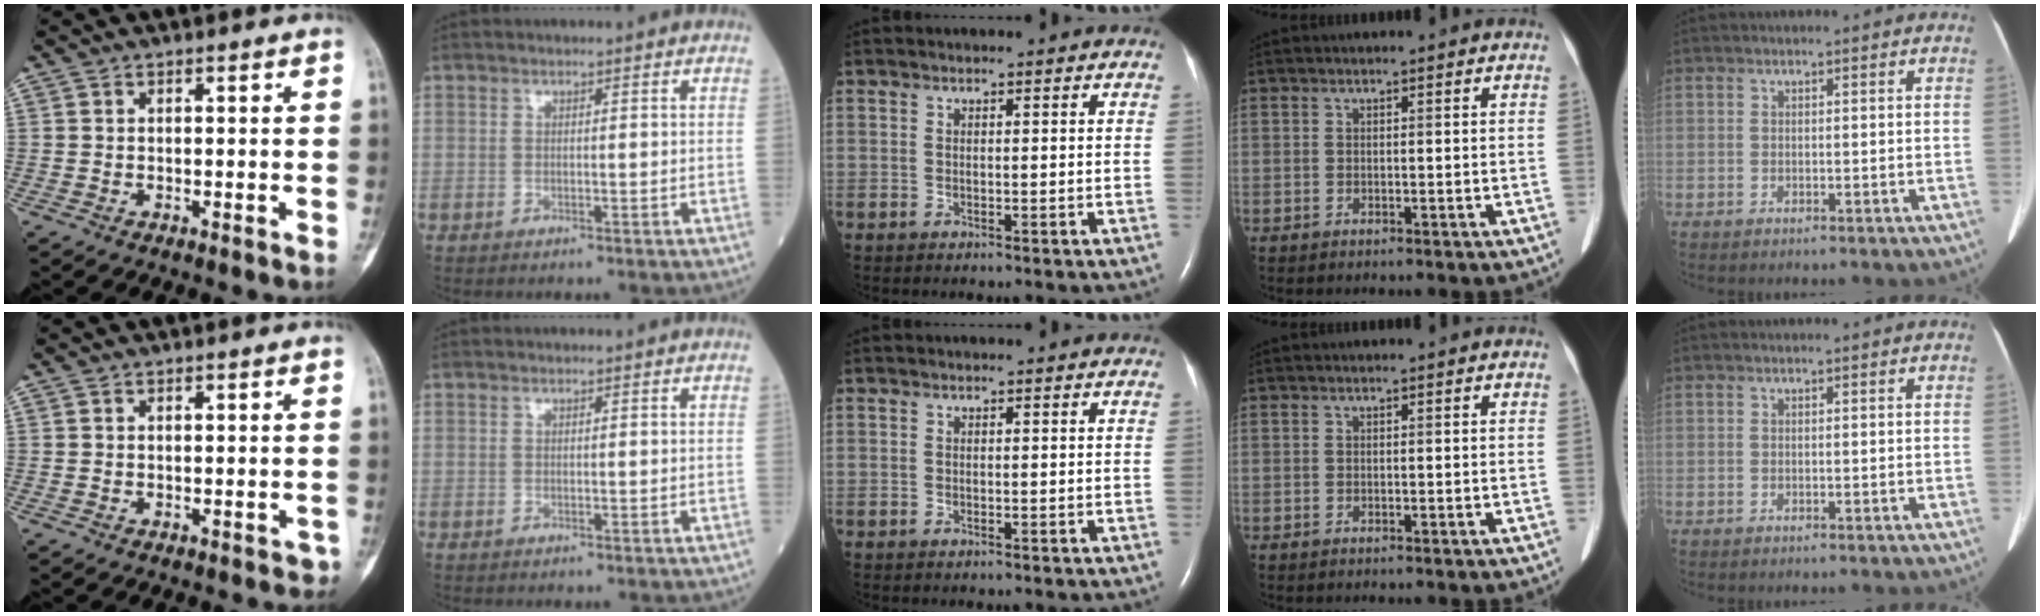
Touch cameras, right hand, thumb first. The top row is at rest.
{"thumb": {"total": 1.1, "force": [-0.5, 0.7, 0.6], "torque": [0.000, 0.009, -0.003]}}